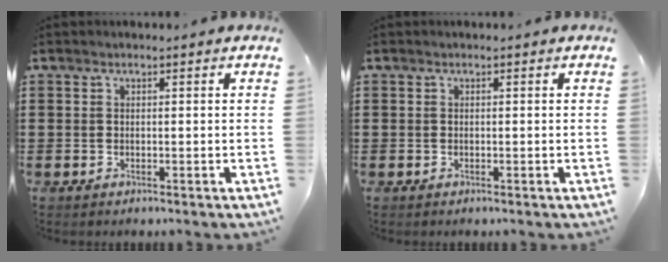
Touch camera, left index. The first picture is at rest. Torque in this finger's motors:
{"motor_torque": [0.00, -0.01, 0.00, 0.00]}